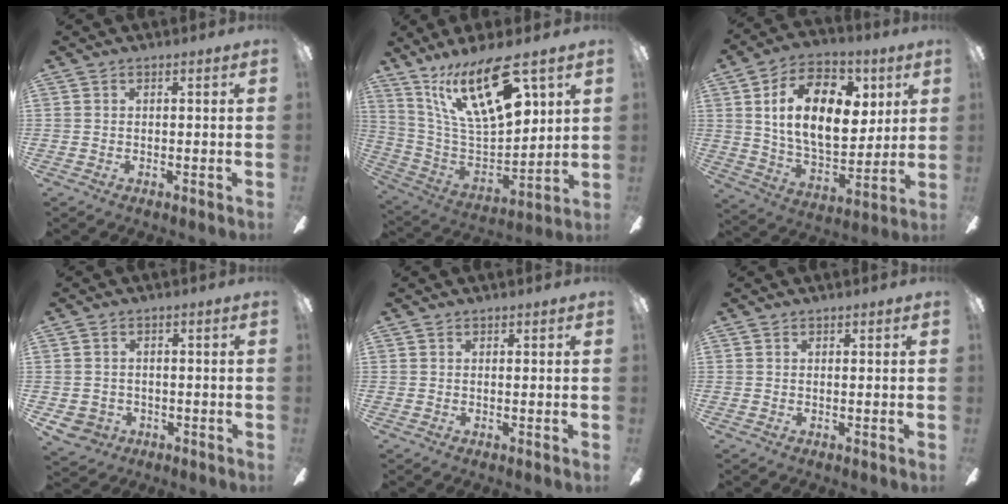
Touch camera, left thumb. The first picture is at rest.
{"total": 22.4, "force": [12.9, 7.7, 16.6], "torque": [-0.311, -0.074, 0.216]}
{"total": 21.3, "force": [7.1, 12.9, 15.5], "torque": [-0.265, -0.009, 0.121]}
{"total": 4.0, "force": [-1.5, 3.6, 1.0], "torque": [-0.042, 0.006, -0.030]}
{"total": 0.0}
{"total": 0.0}